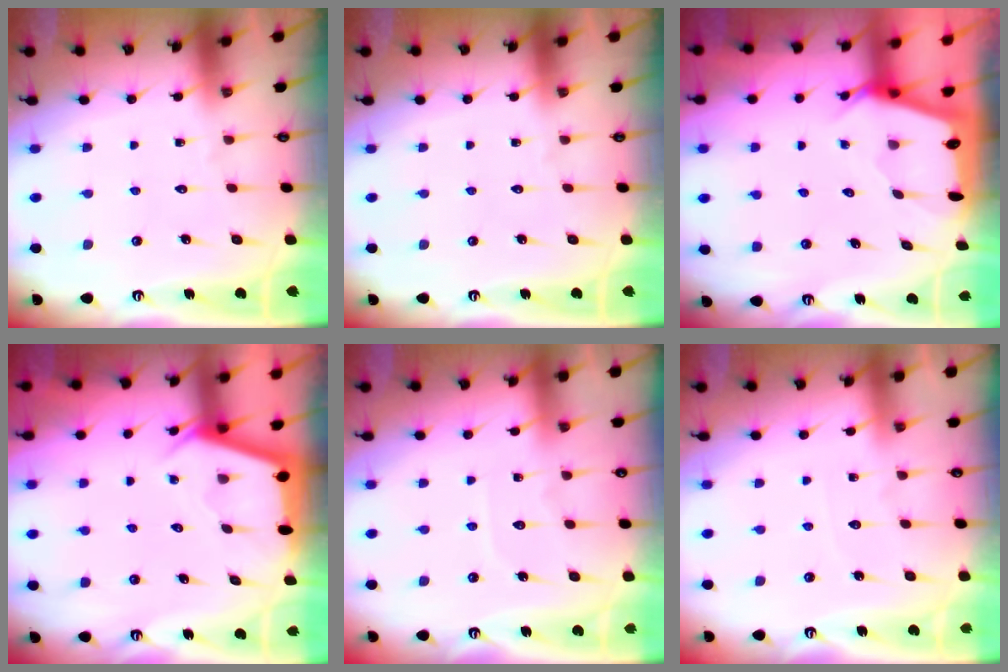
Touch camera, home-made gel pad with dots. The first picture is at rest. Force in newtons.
{"total": 0.0}
{"total": 2.3, "press": 2.3, "slide": 0.3}
{"total": 2.8, "press": 2.8, "slide": 0.4}
{"total": 4.2, "press": 4.1, "slide": 0.4}
{"total": 3.6, "press": 3.5, "slide": 0.6}